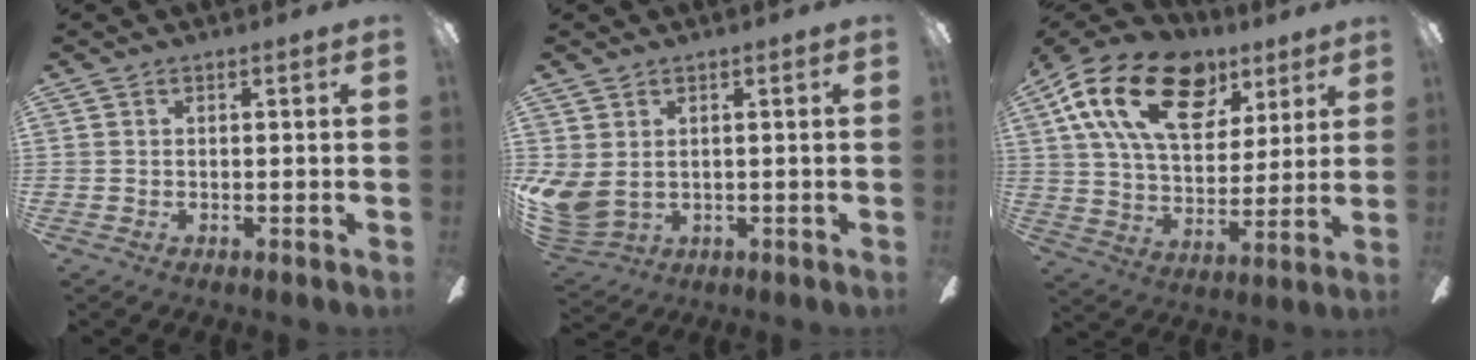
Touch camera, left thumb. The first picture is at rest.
{"total": 5.9, "force": [1.8, 4.4, 3.5], "torque": [-0.085, -0.015, 0.037]}
{"total": 22.6, "force": [11.2, 13.4, 14.3], "torque": [-0.249, -0.039, 0.197]}